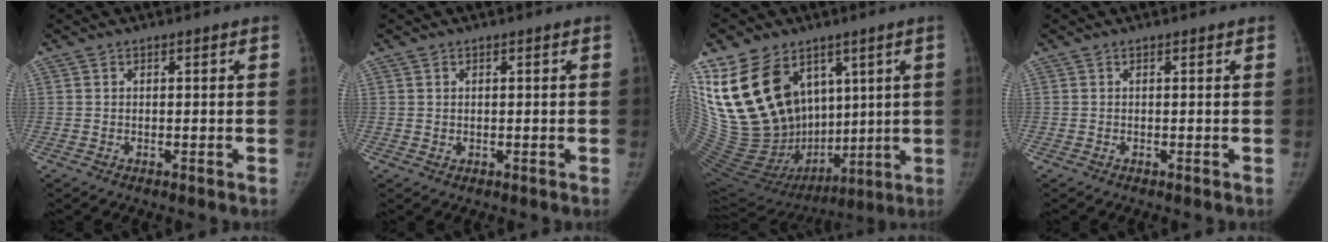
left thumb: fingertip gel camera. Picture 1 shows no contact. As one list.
[{"total": 0.9, "force": [0.3, 0.7, 0.4], "torque": [0.000, -0.001, 0.007]}, {"total": 27.4, "force": [8.9, 18.4, 18.2], "torque": [-0.331, -0.013, 0.197]}, {"total": 0.0}]